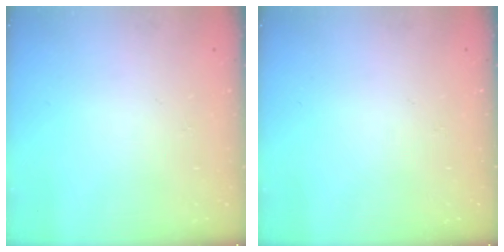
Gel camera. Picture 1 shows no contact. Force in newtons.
{"total": 0.0}